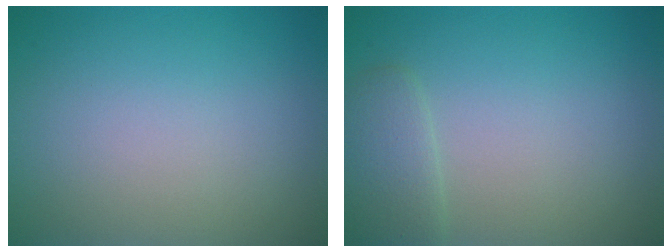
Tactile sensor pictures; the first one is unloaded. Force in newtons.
{"total": 2.1, "press": 2.0, "slide": 0.1}